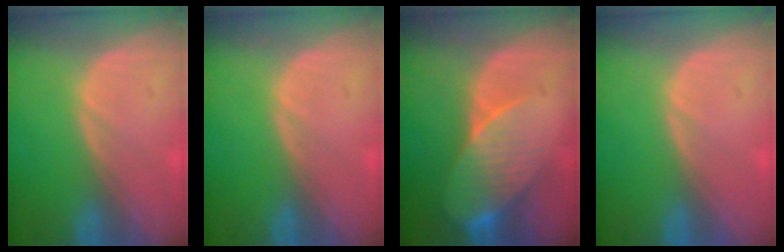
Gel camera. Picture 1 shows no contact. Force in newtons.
{"total": 0.0}
{"total": 8.4, "press": 7.5, "slide": 3.8}
{"total": 0.0}